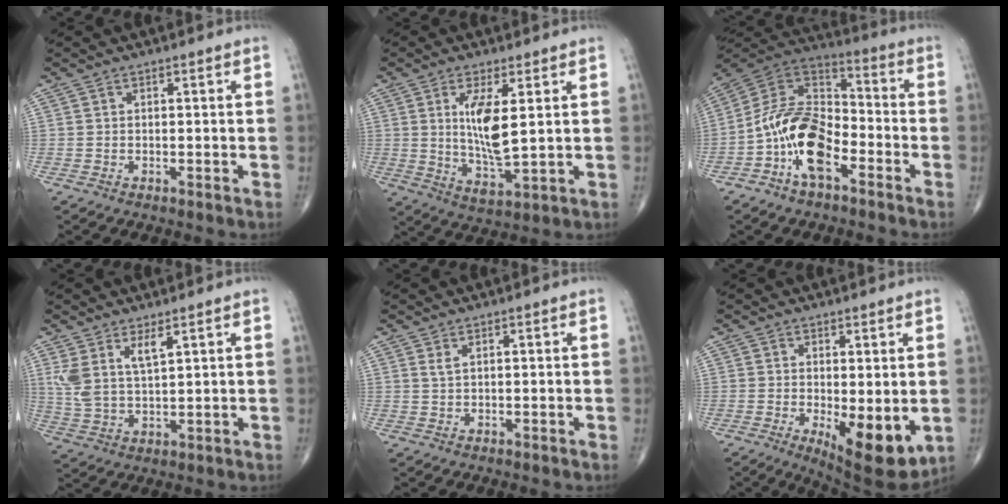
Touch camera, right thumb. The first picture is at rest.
{"total": 9.9, "force": [2.1, 3.0, 9.2], "torque": [-0.172, -0.031, 0.047]}
{"total": 15.1, "force": [-6.2, 7.9, 11.3], "torque": [-0.199, 0.060, -0.124]}
{"total": 6.6, "force": [3.4, 2.3, 5.2], "torque": [-0.111, -0.019, 0.077]}
{"total": 1.0, "force": [0.6, 0.2, 0.8], "torque": [-0.020, 0.004, 0.013]}
{"total": 10.7, "force": [-1.9, 3.8, 9.8], "torque": [-0.131, -0.026, -0.015]}